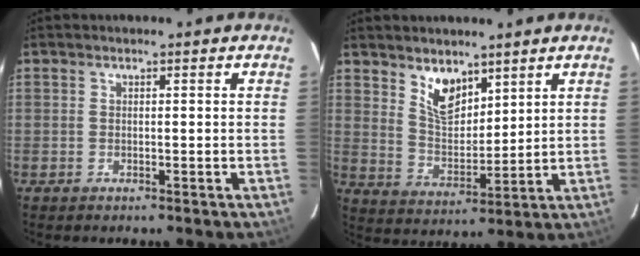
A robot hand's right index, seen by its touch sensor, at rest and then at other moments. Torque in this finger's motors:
{"motor_torque": [0.15, 0.24, 0.13, 0.05]}